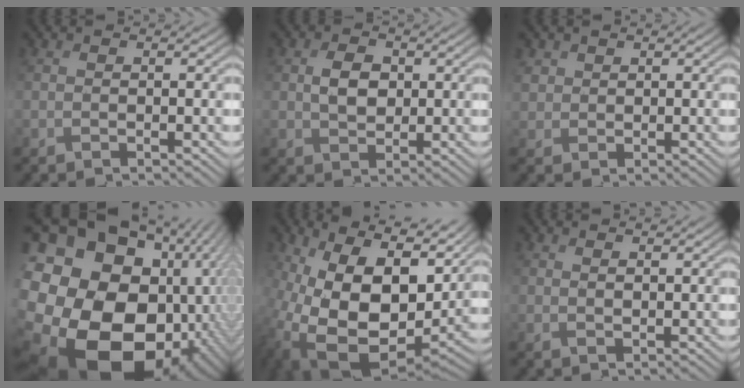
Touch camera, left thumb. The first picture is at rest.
{"total": 3.0, "force": [0.2, 2.3, 1.8], "torque": [-0.044, 0.002, 0.005]}
{"total": 1.7, "force": [0.9, 1.4, -0.6], "torque": [0.002, 0.001, 0.026]}
{"total": 26.2, "force": [-7.3, 21.8, 12.6], "torque": [-0.274, -0.045, -0.129]}
{"total": 17.3, "force": [1.8, 11.5, 12.8], "torque": [-0.266, -0.034, 0.056]}
{"total": 1.2, "force": [1.1, 0.2, 0.5], "torque": [-0.009, -0.004, 0.025]}